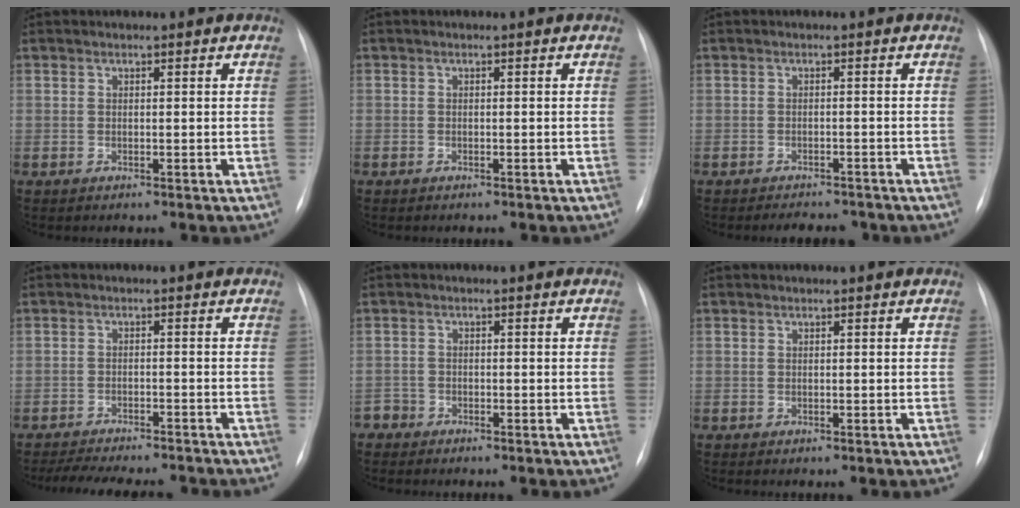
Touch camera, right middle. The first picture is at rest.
{"total": 0.5, "force": [-0.4, 0.4, 0.1], "torque": [-0.005, 0.002, -0.008]}
{"total": 4.3, "force": [-3.8, 1.5, 1.2], "torque": [-0.013, -0.003, -0.046]}
{"total": 12.4, "force": [-11.1, 2.4, 4.8], "torque": [-0.079, -0.002, -0.147]}
{"total": 1.6, "force": [-1.2, 1.0, -0.4], "torque": [0.008, 0.005, -0.026]}
{"total": 0.0}